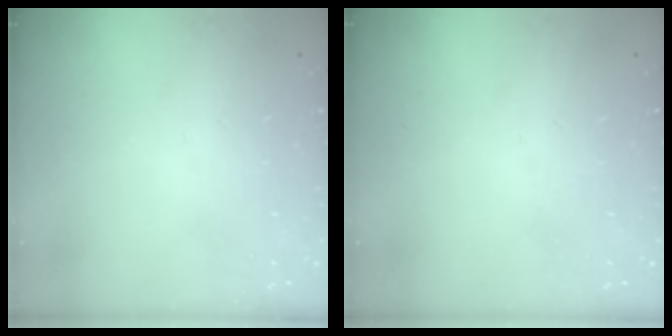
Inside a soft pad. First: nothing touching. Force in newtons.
{"total": 0.0}